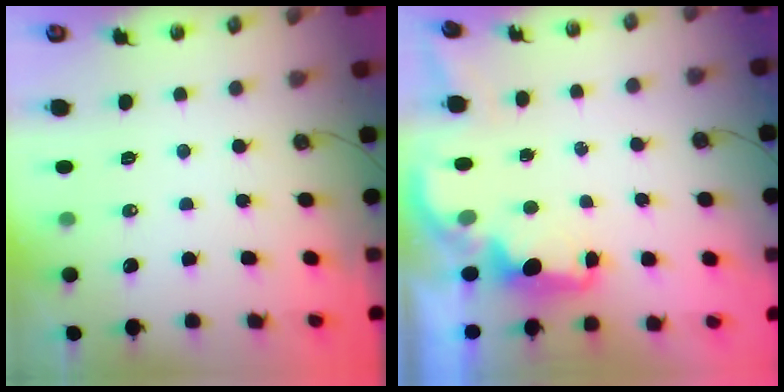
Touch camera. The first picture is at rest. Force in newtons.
{"total": 2.1, "press": 2.0, "slide": 0.8}